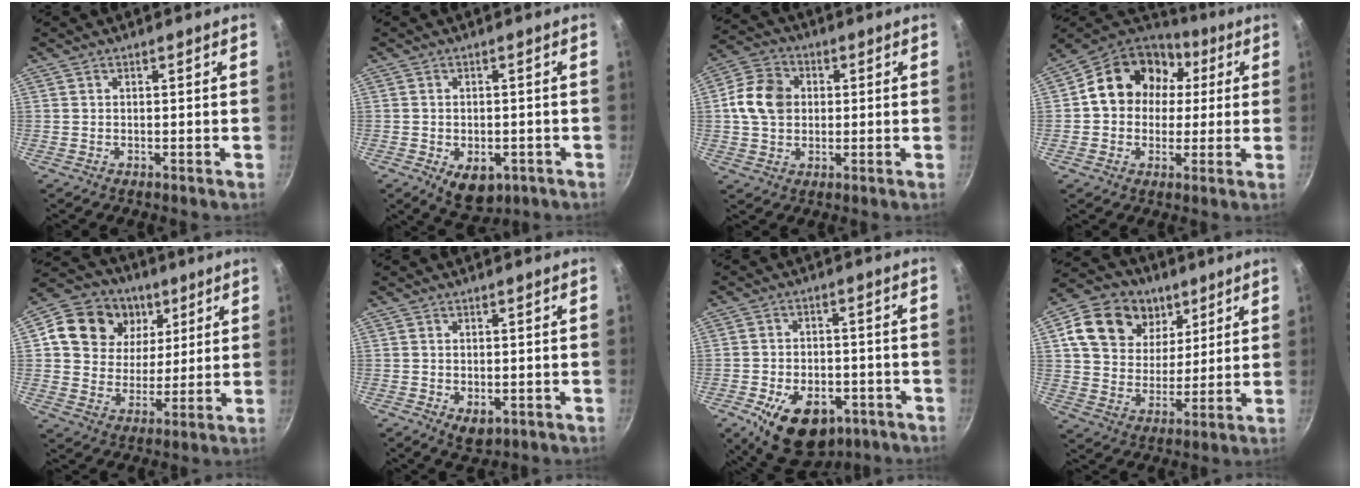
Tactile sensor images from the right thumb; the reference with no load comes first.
{"total": 7.2, "force": [-2.7, 4.6, 4.9], "torque": [-0.051, 0.003, -0.023]}
{"total": 10.0, "force": [0.9, 8.0, 6.0], "torque": [-0.093, 0.011, 0.004]}
{"total": 16.9, "force": [3.2, 13.8, 9.1], "torque": [-0.120, 0.030, 0.037]}
{"total": 16.5, "force": [5.9, 13.4, 7.5], "torque": [-0.101, -0.008, 0.095]}
{"total": 4.0, "force": [-1.0, 2.6, 2.9], "torque": [-0.040, -0.010, -0.008]}
{"total": 14.9, "force": [-6.9, 9.3, 9.4], "torque": [-0.124, 0.018, -0.091]}
{"total": 17.0, "force": [7.3, 13.1, 8.1], "torque": [-0.118, -0.018, 0.123]}